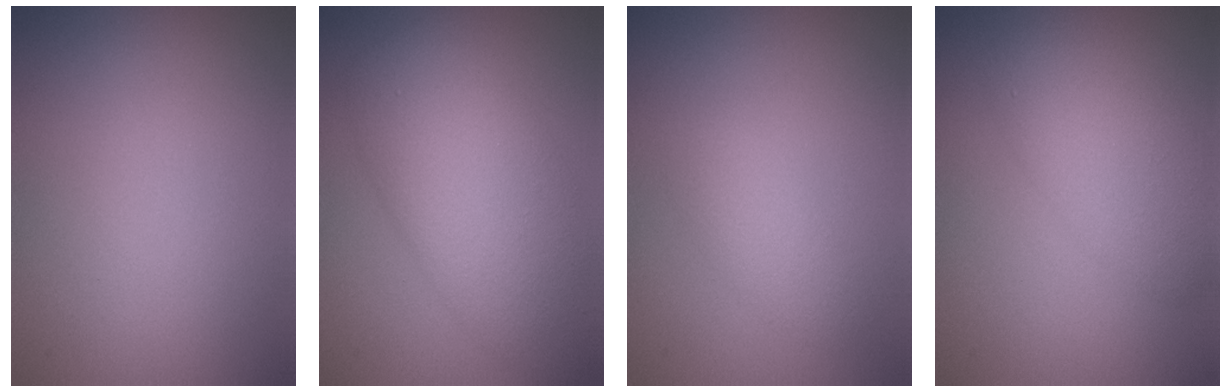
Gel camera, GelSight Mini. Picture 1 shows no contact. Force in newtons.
{"total": 8.9, "press": 8.9, "slide": 0.4}
{"total": 1.9, "press": 1.9, "slide": 0.0}
{"total": 5.0, "press": 5.0, "slide": 0.2}